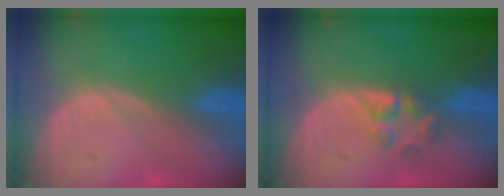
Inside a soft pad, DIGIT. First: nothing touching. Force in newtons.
{"total": 2.9, "press": 2.9, "slide": 0.3}